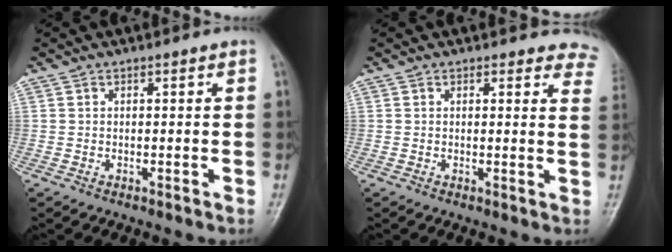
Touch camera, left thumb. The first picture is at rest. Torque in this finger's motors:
{"motor_torque": [0.04, -0.27, -0.33, -0.15, 0.03]}